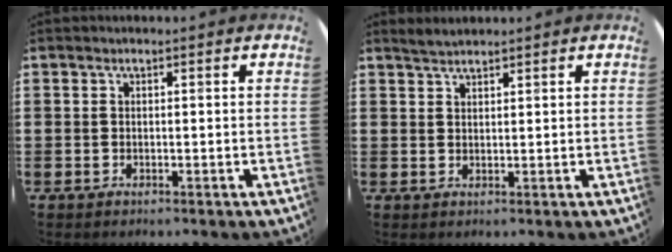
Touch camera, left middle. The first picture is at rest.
{"total": 2.1, "force": [2.0, 0.3, 0.6], "torque": [-0.014, 0.005, 0.038]}